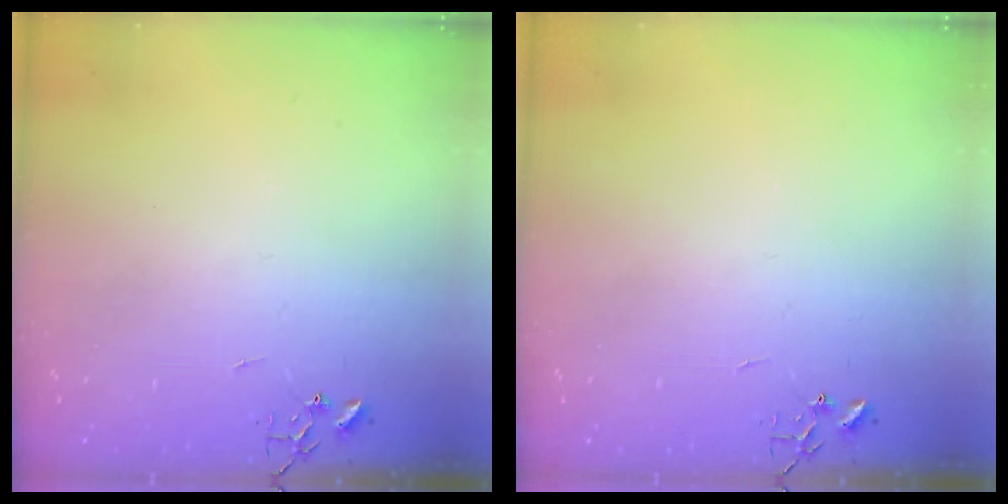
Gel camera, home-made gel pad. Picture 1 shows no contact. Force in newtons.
{"total": 0.0}